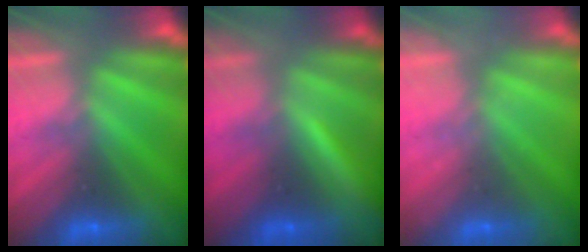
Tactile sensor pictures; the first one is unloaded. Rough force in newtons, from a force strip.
{"total": 1.7}
{"total": 2.1}